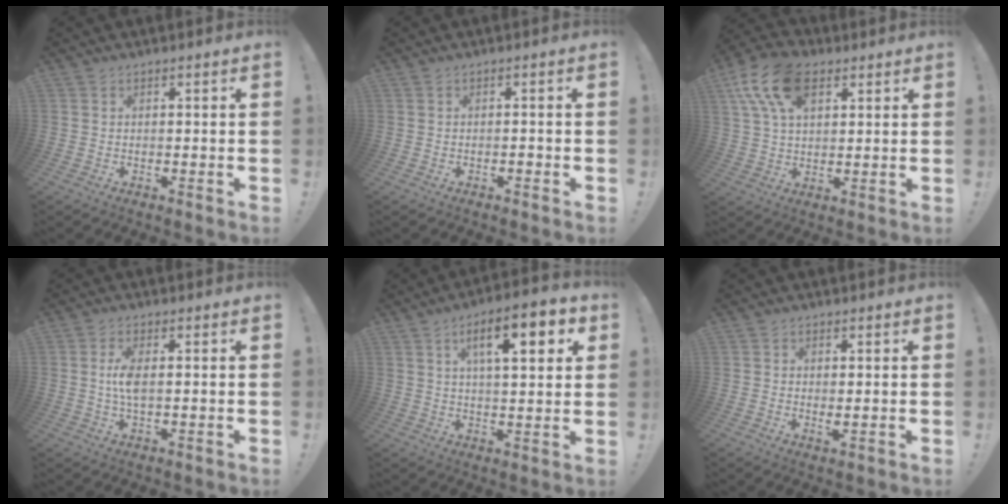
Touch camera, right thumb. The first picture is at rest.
{"total": 1.1, "force": [-0.7, 0.3, 0.7], "torque": [-0.008, -0.001, -0.012]}
{"total": 15.3, "force": [6.6, 8.9, 10.6], "torque": [-0.196, -0.012, 0.122]}
{"total": 5.2, "force": [0.3, 1.9, 4.8], "torque": [-0.098, -0.002, -0.001]}
{"total": 13.3, "force": [4.9, 4.2, 11.6], "torque": [-0.173, -0.004, 0.070]}
{"total": 1.8, "force": [0.6, 0.8, 1.5], "torque": [-0.012, -0.009, 0.009]}